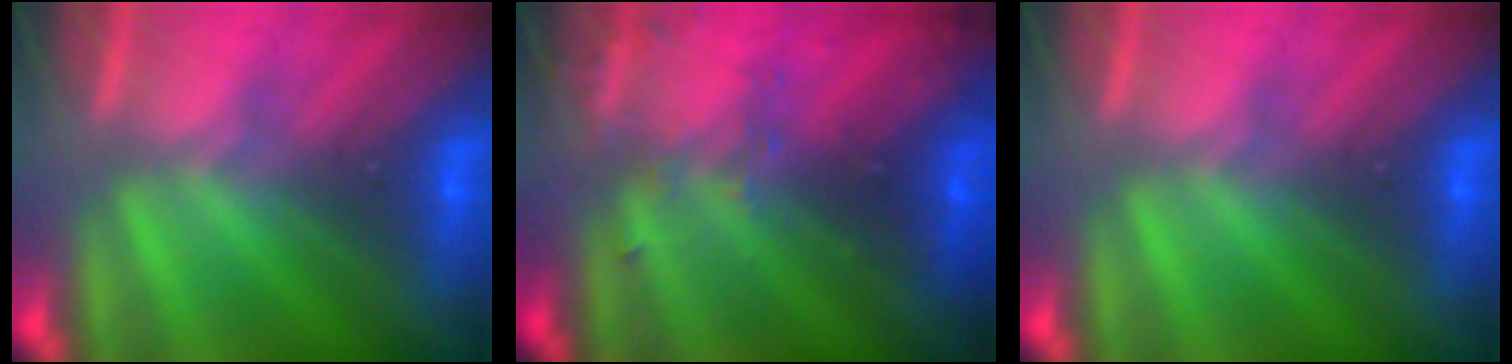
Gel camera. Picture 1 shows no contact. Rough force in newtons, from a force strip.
{"total": 3.3}
{"total": 0.0}